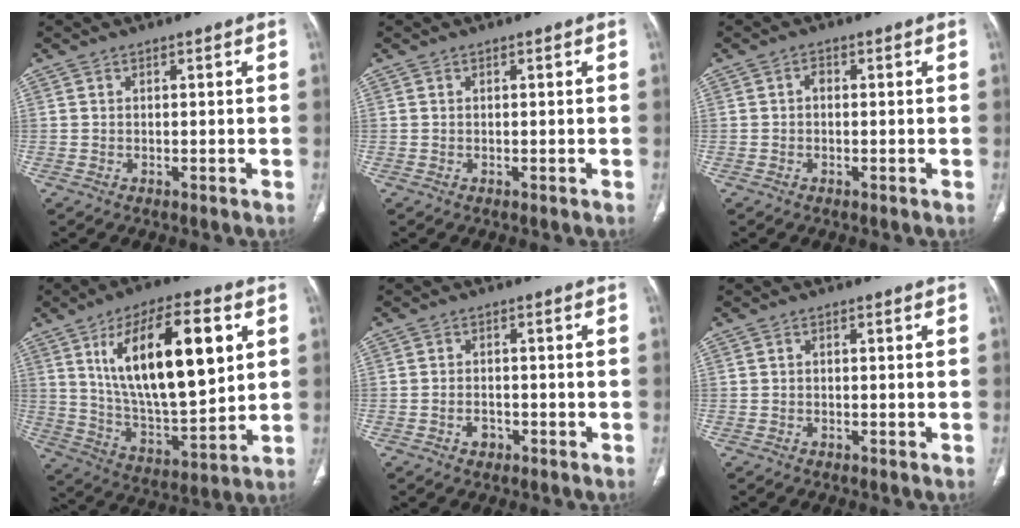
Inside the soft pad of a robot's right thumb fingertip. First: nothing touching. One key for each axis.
{"total": 0.0}
{"total": 1.1, "fx": -0.1, "fy": 0.7, "fz": 0.8, "tx": -0.010, "ty": 0.003, "tz": -0.007}
{"total": 23.8, "fx": 7.4, "fy": 9.2, "fz": 20.7, "tx": -0.329, "ty": -0.028, "tz": 0.129}
{"total": 2.4, "fx": -1.2, "fy": 1.8, "fz": 1.1, "tx": -0.013, "ty": 0.012, "tz": -0.015}
{"total": 0.0}